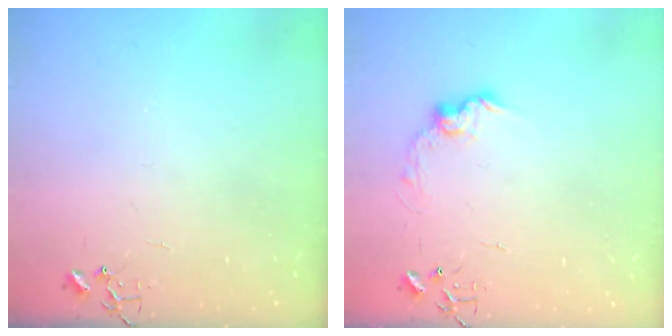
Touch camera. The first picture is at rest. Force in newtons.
{"total": 8.5, "press": 8.5, "slide": 0.4}